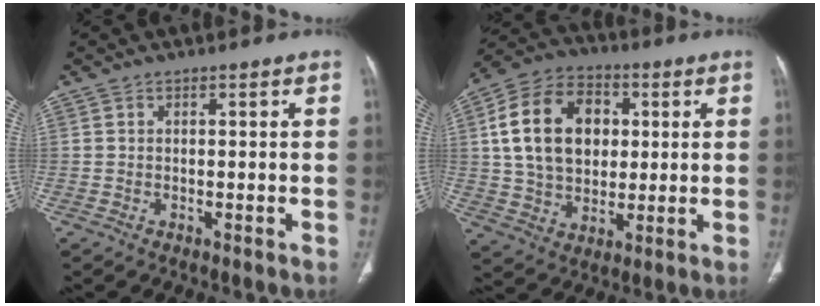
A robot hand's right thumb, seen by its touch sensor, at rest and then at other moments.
{"total": 18.3, "force": [3.6, 13.3, 12.1], "torque": [-0.189, 0.012, 0.065]}